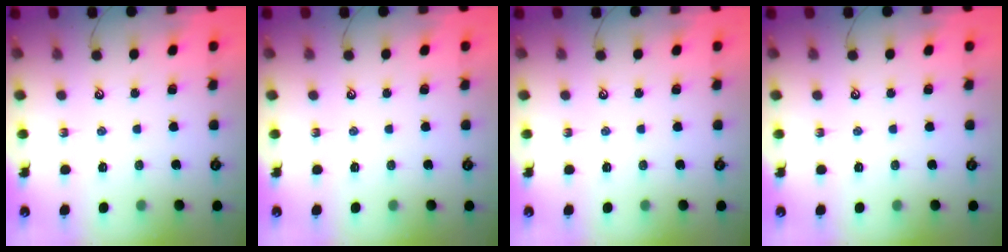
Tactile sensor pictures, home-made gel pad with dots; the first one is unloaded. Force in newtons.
{"total": 0.0}
{"total": 0.0}
{"total": 0.0}